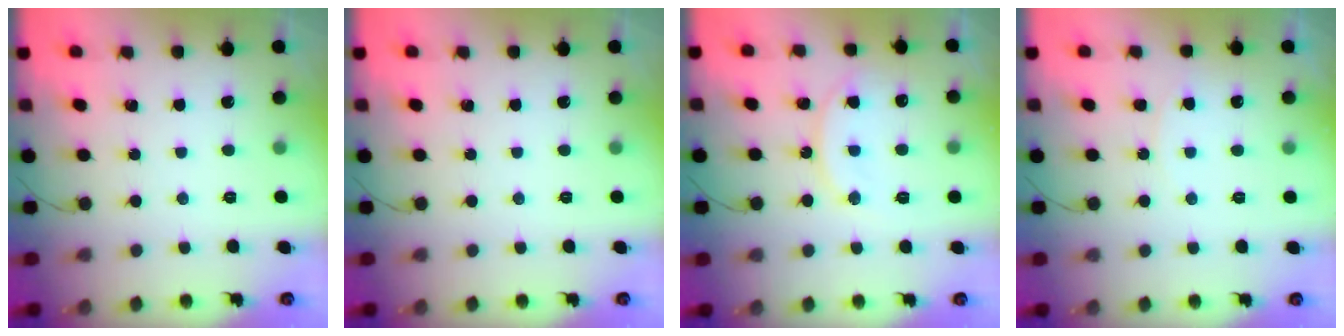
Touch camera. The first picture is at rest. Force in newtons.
{"total": 0.0}
{"total": 10.5, "press": 10.5, "slide": 0.5}
{"total": 7.1, "press": 7.1, "slide": 0.5}